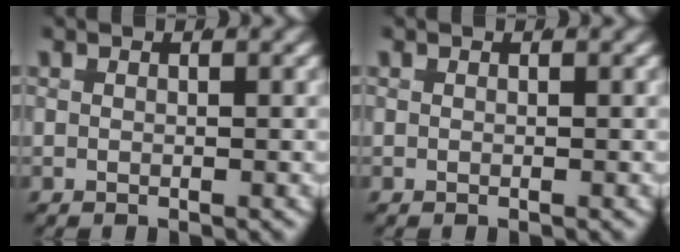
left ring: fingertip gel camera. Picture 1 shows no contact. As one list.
[{"total": 0.0}]